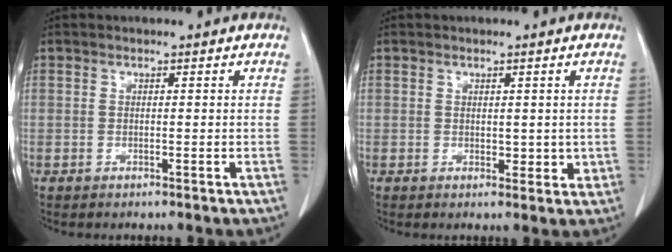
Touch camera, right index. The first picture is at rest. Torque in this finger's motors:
{"motor_torque": [-0.10, 0.11, 0.11, 0.01]}